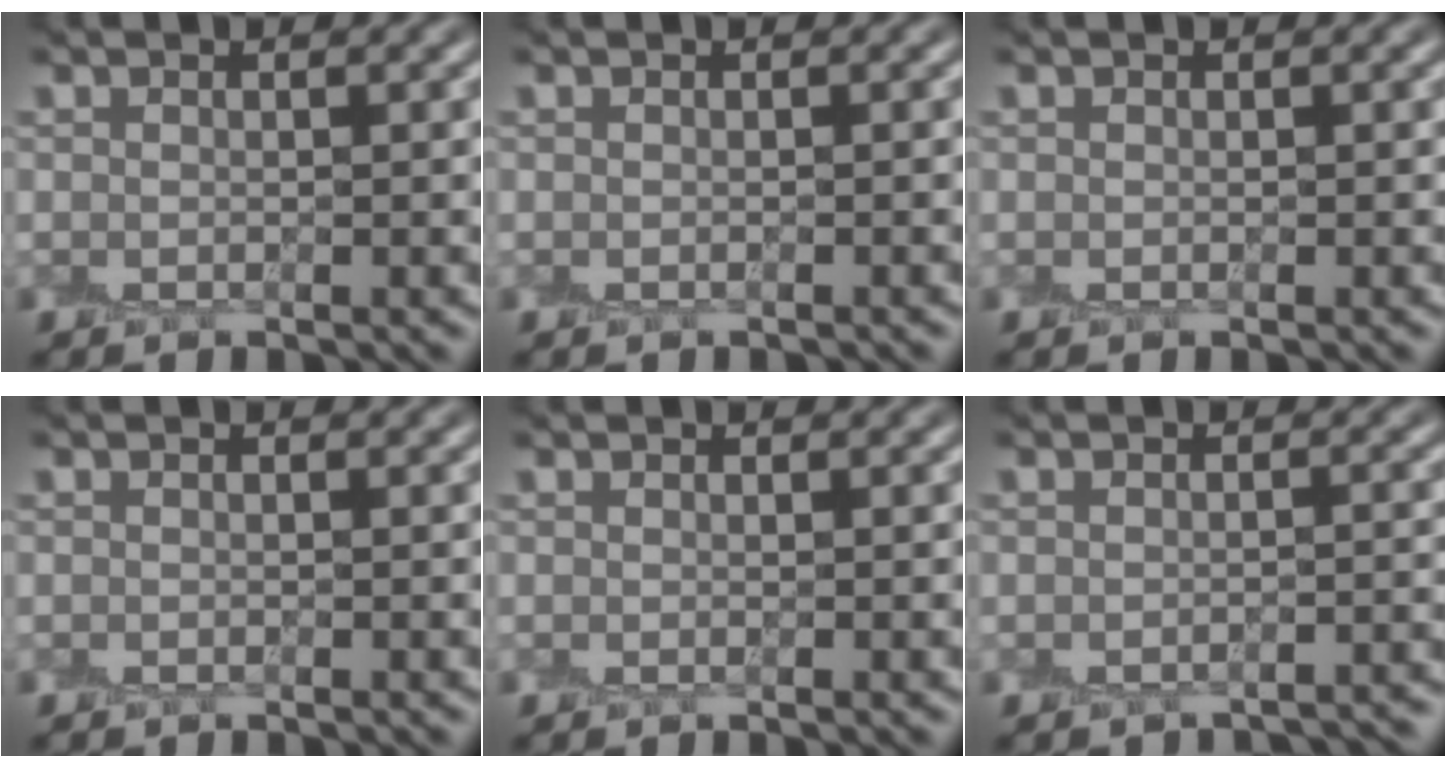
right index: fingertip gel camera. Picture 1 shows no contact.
{"total": 0.7, "force": [-0.7, 0.1, 0.1], "torque": [0.002, -0.004, -0.011]}
{"total": 0.0}
{"total": 0.5, "force": [-0.5, 0.2, -0.1], "torque": [0.005, -0.001, -0.011]}
{"total": 0.0}
{"total": 4.1, "force": [-3.9, 1.0, 0.6], "torque": [-0.009, -0.001, -0.048]}